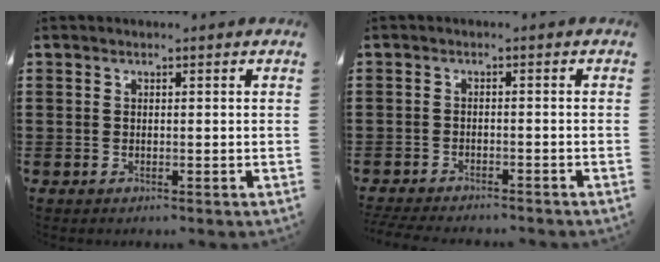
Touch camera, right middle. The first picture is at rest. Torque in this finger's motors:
{"motor_torque": [1.17, -0.38, 0.49, 0.15]}